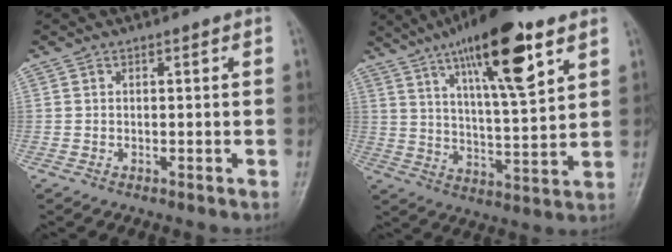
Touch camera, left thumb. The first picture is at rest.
{"total": 18.4, "force": [10.1, 4.5, 14.7], "torque": [-0.223, -0.035, 0.167]}